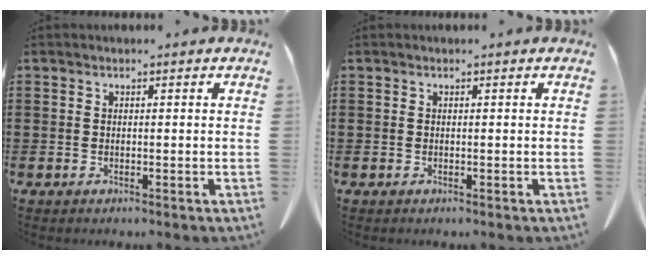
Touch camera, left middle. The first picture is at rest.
{"total": 0.0}